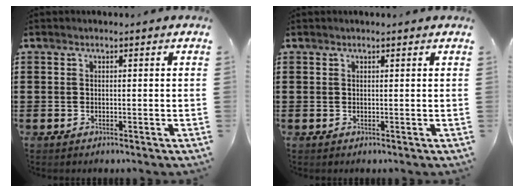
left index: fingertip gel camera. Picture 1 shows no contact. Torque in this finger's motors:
{"motor_torque": [1.33, -0.80, -0.04, -0.05]}